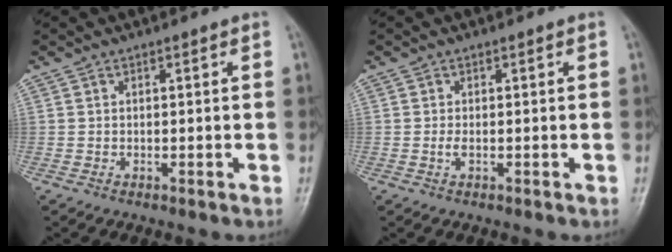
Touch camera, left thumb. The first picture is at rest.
{"total": 1.0, "force": [-0.2, 0.4, 0.9], "torque": [-0.020, 0.002, -0.003]}